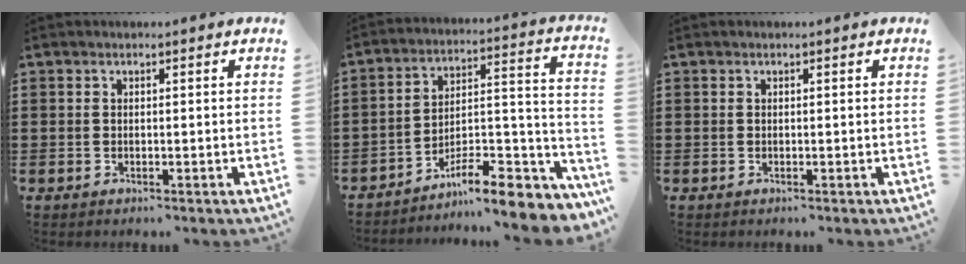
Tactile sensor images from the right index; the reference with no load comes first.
{"total": 8.4, "force": [-6.5, 2.3, 5.0], "torque": [-0.071, 0.012, -0.121]}
{"total": 0.0}